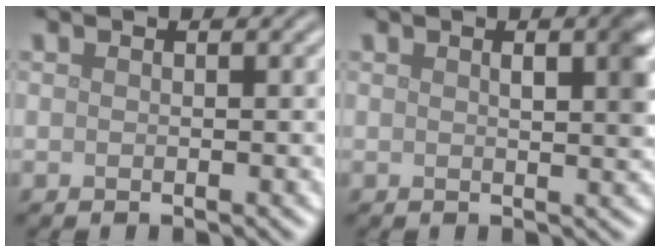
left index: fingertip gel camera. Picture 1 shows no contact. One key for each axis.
{"total": 3.3, "fx": 1.0, "fy": 1.0, "fz": 3.0, "tx": -0.034, "ty": 0.007, "tz": 0.012}